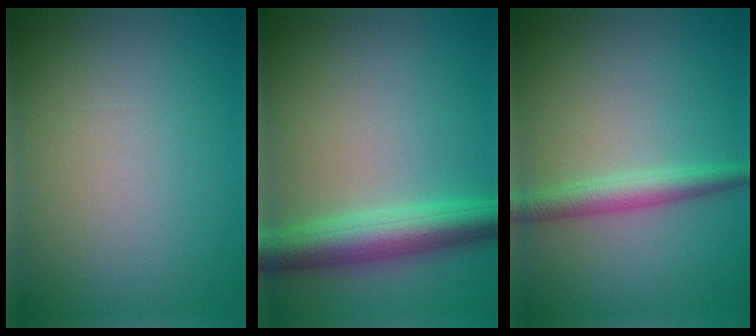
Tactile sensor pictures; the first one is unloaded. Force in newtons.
{"total": 5.6, "press": 5.6, "slide": 0.2}
{"total": 2.6, "press": 2.6, "slide": 0.0}